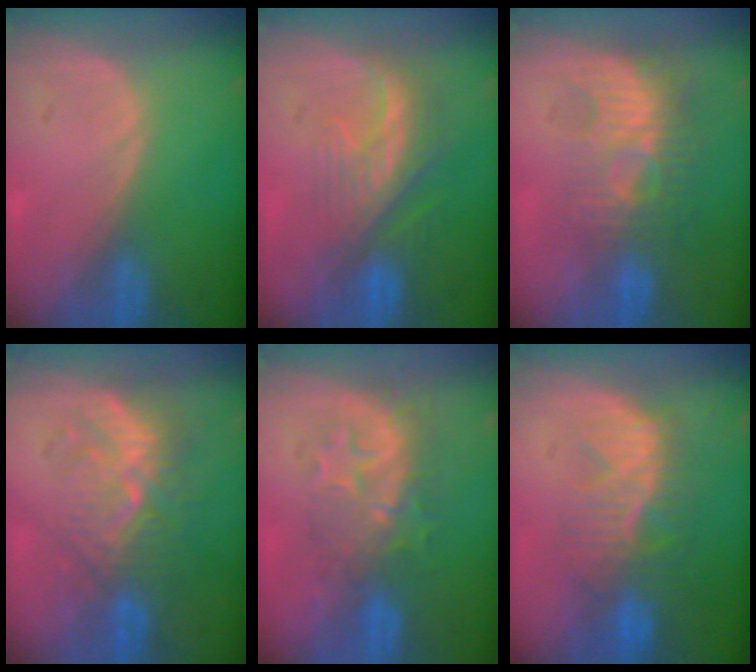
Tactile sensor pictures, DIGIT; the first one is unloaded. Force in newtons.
{"total": 8.3, "press": 7.5, "slide": 3.5}
{"total": 9.4, "press": 8.4, "slide": 4.3}
{"total": 8.8, "press": 8.5, "slide": 2.4}
{"total": 8.3, "press": 7.8, "slide": 3.0}
{"total": 10.0, "press": 8.7, "slide": 4.9}